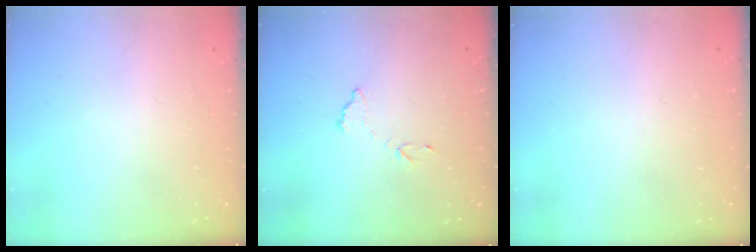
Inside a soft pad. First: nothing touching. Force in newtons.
{"total": 7.1, "press": 7.1, "slide": 0.3}
{"total": 3.0, "press": 3.0, "slide": 0.1}